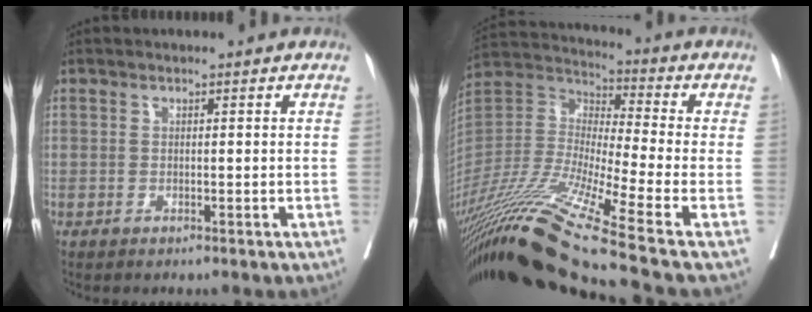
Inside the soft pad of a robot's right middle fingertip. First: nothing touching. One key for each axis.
{"total": 22.5, "fx": -16.1, "fy": -2.2, "fz": 15.6, "tx": -0.344, "ty": -0.036, "tz": -0.303}